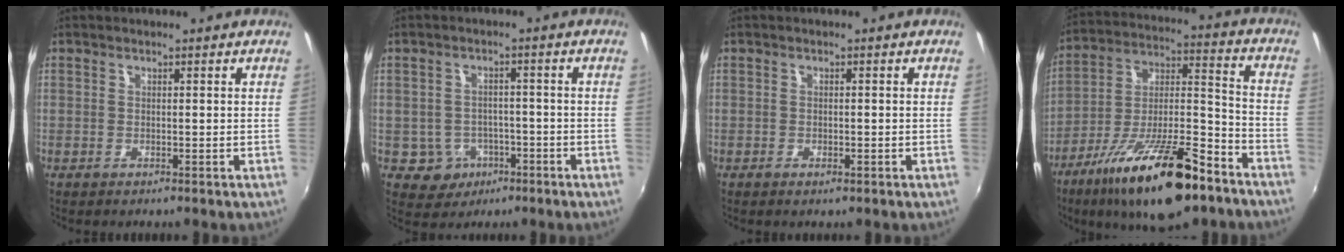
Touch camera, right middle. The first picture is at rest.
{"total": 5.8, "force": [-2.5, 5.0, 1.3], "torque": [-0.041, 0.011, -0.023]}
{"total": 1.1, "force": [-0.7, 0.4, 0.8], "torque": [-0.014, -0.002, -0.010]}
{"total": 22.7, "force": [-14.2, 6.7, 16.4], "torque": [-0.287, -0.018, -0.231]}